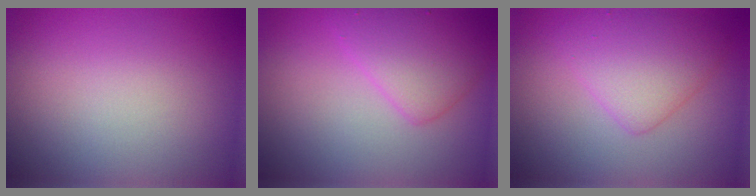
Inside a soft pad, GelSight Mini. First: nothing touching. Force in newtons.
{"total": 3.0, "press": 3.0, "slide": 0.1}
{"total": 4.1, "press": 4.1, "slide": 0.2}